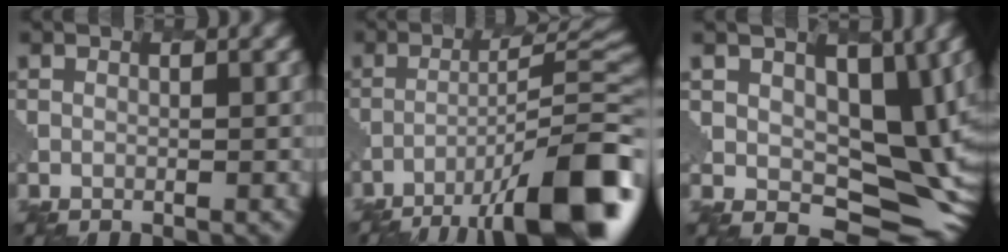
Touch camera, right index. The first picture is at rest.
{"total": 12.2, "force": [-8.0, 2.2, 8.9], "torque": [-0.142, 0.012, -0.134]}
{"total": 8.7, "force": [2.5, 5.9, 5.9], "torque": [-0.088, -0.019, 0.039]}